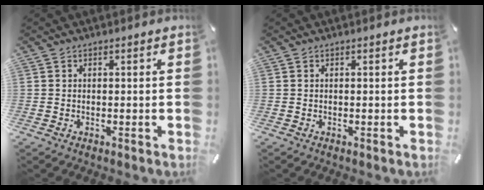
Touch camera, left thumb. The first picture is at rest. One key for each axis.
{"total": 0.0}